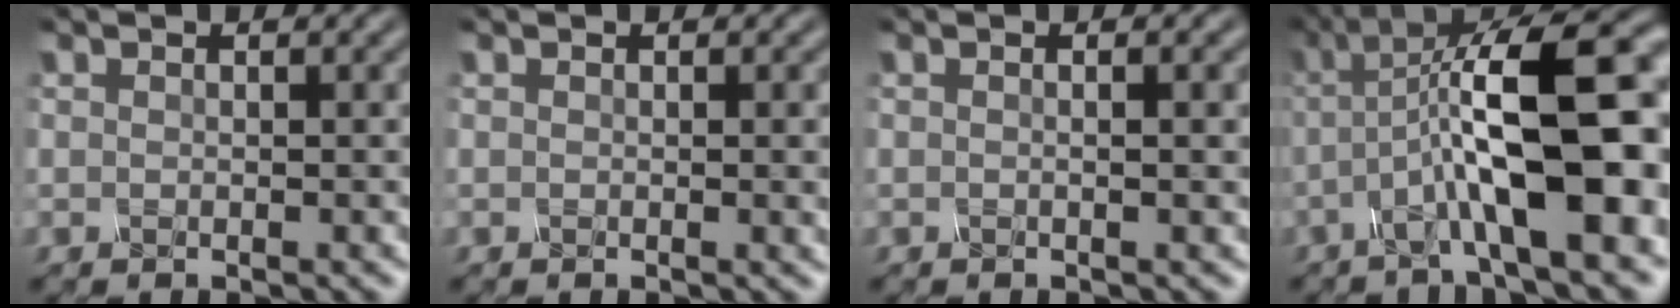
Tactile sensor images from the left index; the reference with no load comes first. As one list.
[{"total": 1.4, "force": [0.0, 0.4, 1.4], "torque": [-0.013, 0.001, -0.003]}, {"total": 2.3, "force": [0.1, 0.9, 2.1], "torque": [-0.021, 0.003, -0.010]}, {"total": 10.9, "force": [-1.6, 2.8, 10.4], "torque": [-0.170, 0.015, -0.031]}]